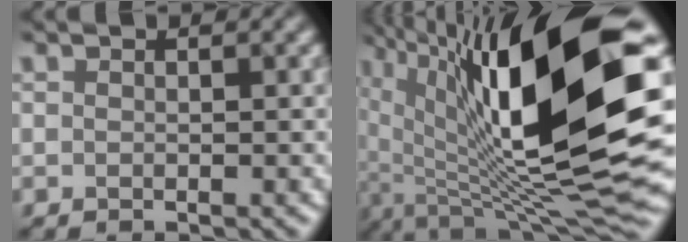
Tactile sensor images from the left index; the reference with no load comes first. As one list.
[{"total": 17.8, "force": [3.7, 5.5, 16.5], "torque": [-0.283, -0.003, 0.067]}]